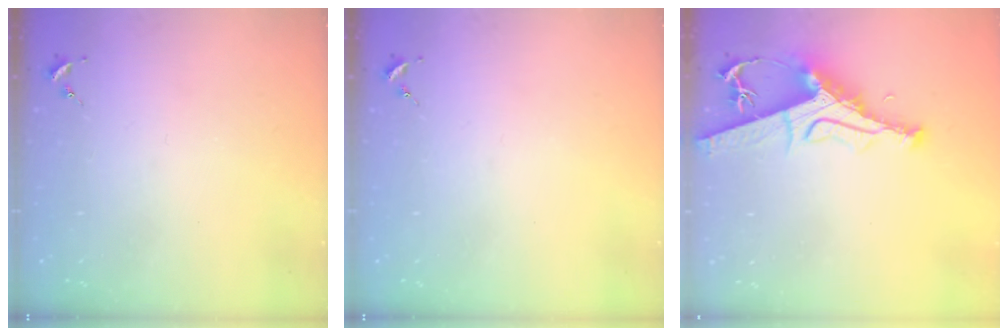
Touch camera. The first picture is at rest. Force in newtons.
{"total": 0.0}
{"total": 11.9, "press": 11.9, "slide": 1.1}